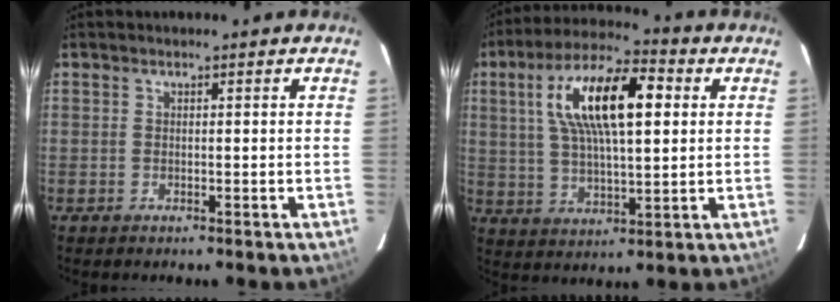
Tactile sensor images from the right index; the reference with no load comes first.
{"total": 16.6, "force": [4.5, 5.9, 14.9], "torque": [-0.270, 0.028, 0.076]}